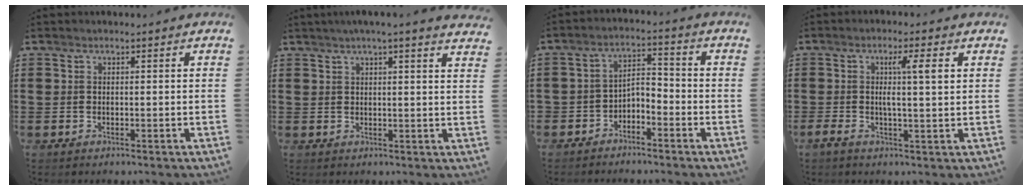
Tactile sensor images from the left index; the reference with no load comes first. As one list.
[{"total": 2.9, "force": [2.4, -0.5, 1.5], "torque": [-0.035, -0.002, 0.043]}, {"total": 3.8, "force": [-3.6, 1.0, 0.7], "torque": [-0.024, 0.004, -0.080]}, {"total": 5.5, "force": [1.1, 0.5, 5.3], "torque": [-0.095, -0.002, 0.012]}]